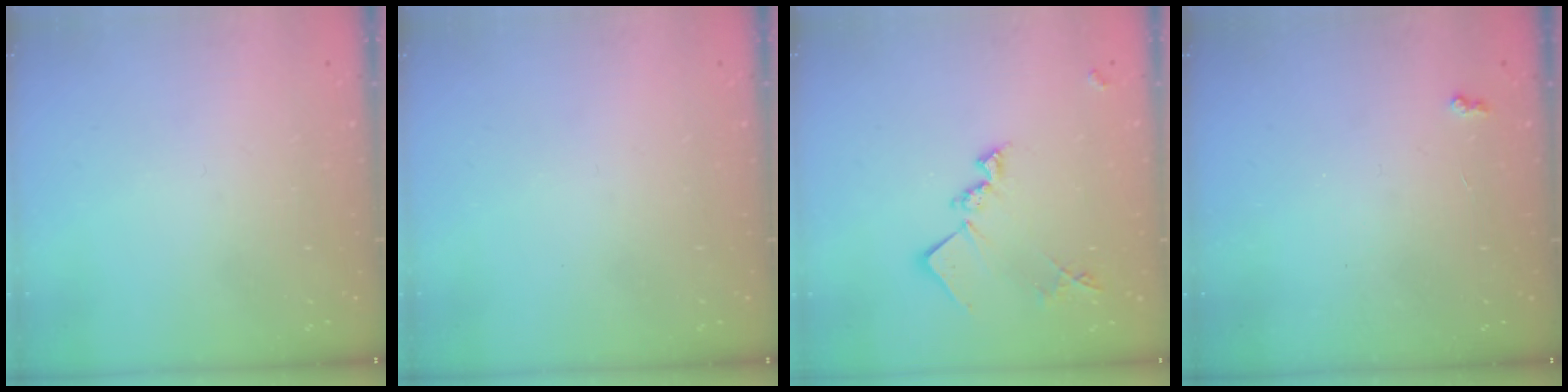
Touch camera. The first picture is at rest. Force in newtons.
{"total": 0.0}
{"total": 14.2, "press": 14.1, "slide": 0.6}
{"total": 4.2, "press": 4.1, "slide": 0.5}